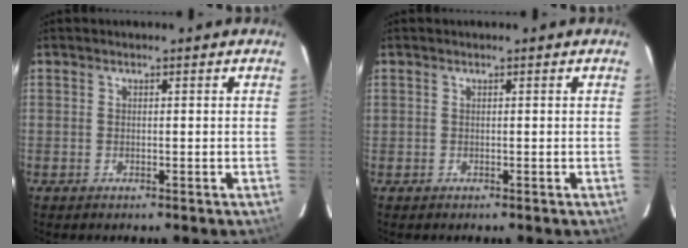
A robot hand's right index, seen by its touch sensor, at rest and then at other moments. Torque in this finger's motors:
{"motor_torque": [0.02, 0.07, 0.09, 0.03]}